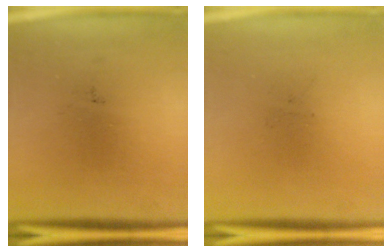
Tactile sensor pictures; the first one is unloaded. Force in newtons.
{"total": 0.0}